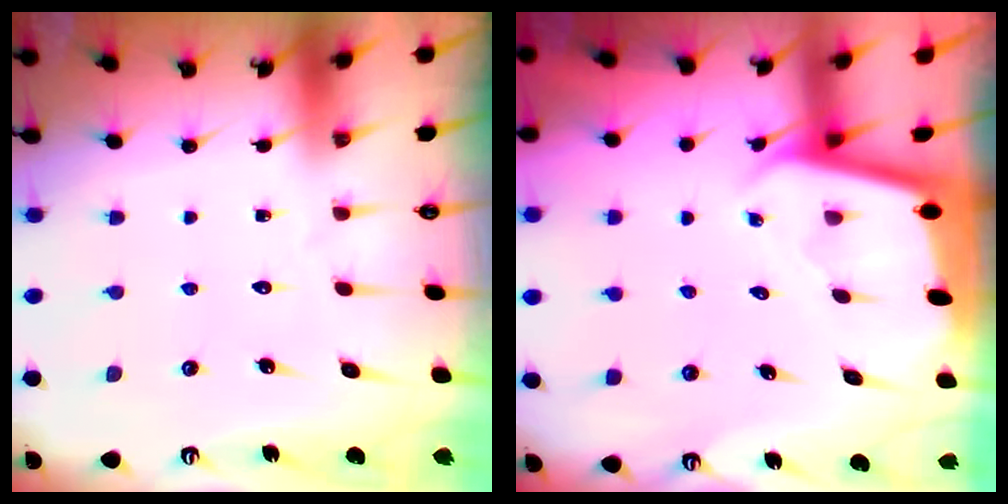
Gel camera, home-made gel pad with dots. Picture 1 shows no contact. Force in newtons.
{"total": 1.9, "press": 1.9, "slide": 0.1}